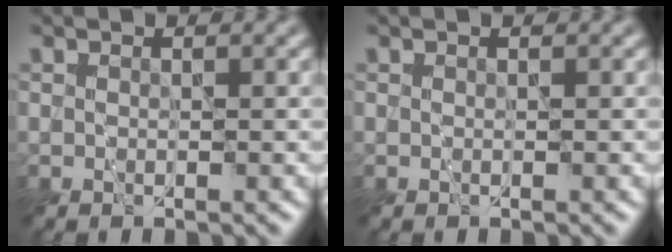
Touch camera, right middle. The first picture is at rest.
{"total": 0.0}